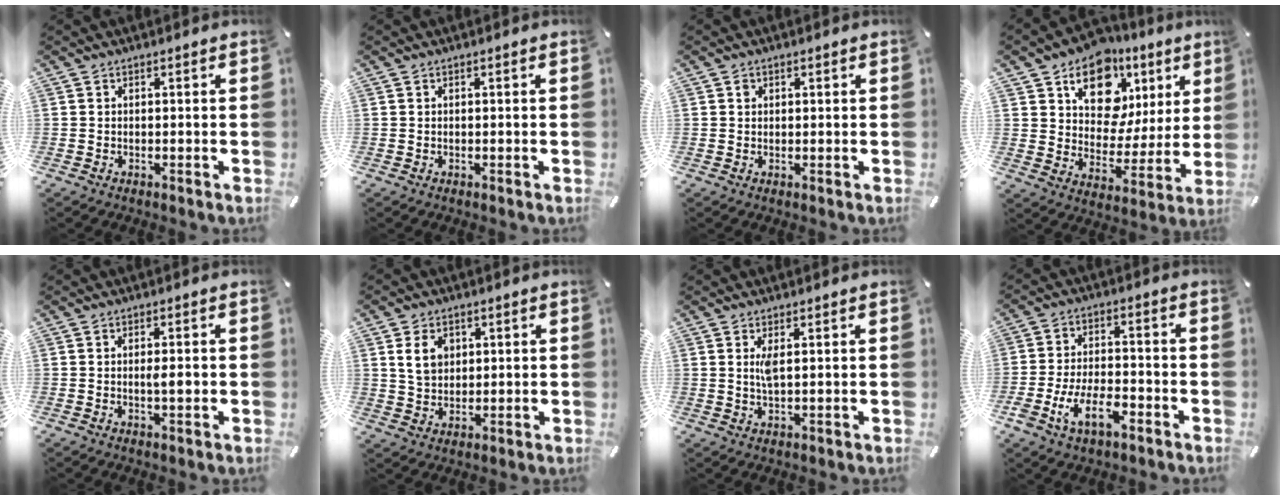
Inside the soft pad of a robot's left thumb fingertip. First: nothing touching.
{"total": 0.0}
{"total": 0.9, "force": [0.4, 0.8, 0.1], "torque": [0.006, 0.000, 0.005]}
{"total": 16.0, "force": [9.2, 11.0, 7.3], "torque": [-0.113, -0.057, 0.165]}
{"total": 2.6, "force": [-0.2, 0.7, 2.5], "torque": [-0.046, 0.002, -0.006]}
{"total": 6.1, "force": [1.8, 5.0, 2.9], "torque": [-0.061, 0.003, 0.029]}
{"total": 2.8, "force": [0.8, 0.7, 2.6], "torque": [-0.055, 0.003, 0.012]}
{"total": 10.6, "force": [-5.2, 5.3, 7.6], "torque": [-0.158, 0.016, -0.095]}